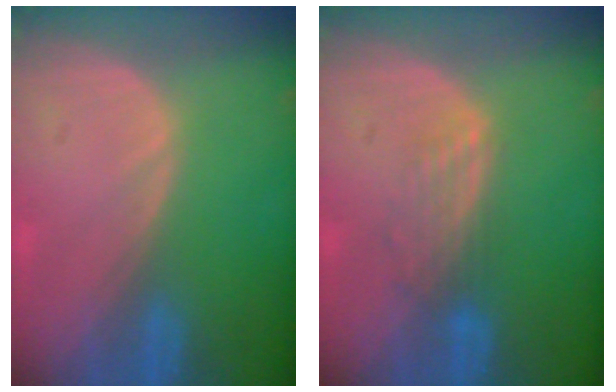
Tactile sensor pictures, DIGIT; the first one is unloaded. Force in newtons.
{"total": 3.7, "press": 3.0, "slide": 2.2}